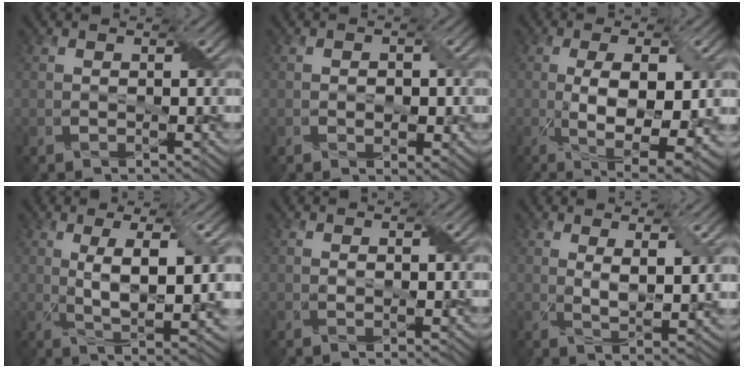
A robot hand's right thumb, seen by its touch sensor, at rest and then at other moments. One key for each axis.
{"total": 2.4, "fx": -0.4, "fy": 1.6, "fz": 1.8, "tx": -0.026, "ty": -0.006, "tz": -0.004}
{"total": 10.6, "fx": -1.6, "fy": 3.8, "fz": 9.7, "tx": -0.162, "ty": -0.006, "tz": -0.016}
{"total": 9.4, "fx": 0.9, "fy": 2.4, "fz": 9.1, "tx": -0.154, "ty": 0.003, "tz": 0.020}
{"total": 0.8, "fx": 0.2, "fy": 0.3, "fz": 0.7, "tx": -0.015, "ty": 0.001, "tz": 0.004}
{"total": 4.9, "fx": 1.7, "fy": 1.1, "fz": 4.4, "tx": -0.087, "ty": -0.006, "tz": 0.034}